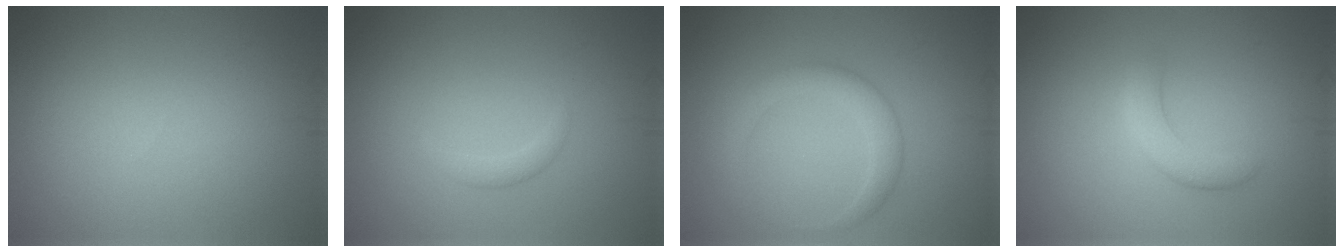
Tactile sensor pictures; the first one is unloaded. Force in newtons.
{"total": 1.1, "press": 1.1, "slide": 0.1}
{"total": 2.8, "press": 2.8, "slide": 0.2}
{"total": 2.6, "press": 2.6, "slide": 0.1}